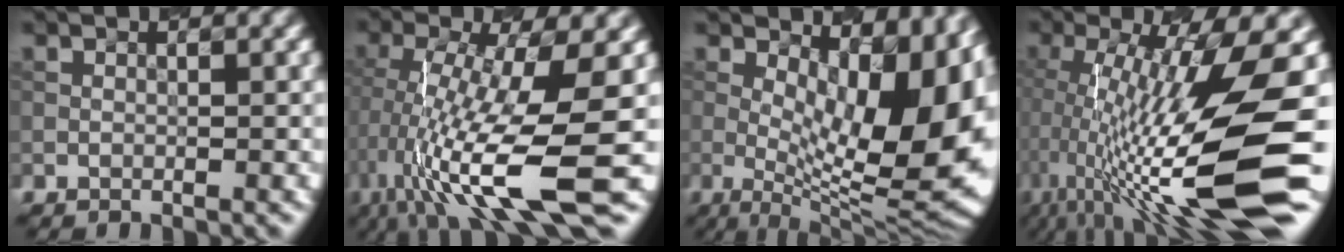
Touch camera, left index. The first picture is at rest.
{"total": 12.2, "force": [-3.8, 2.7, 11.3], "torque": [-0.221, -0.009, -0.059]}
{"total": 13.9, "force": [2.0, 5.7, 12.5], "torque": [-0.152, -0.017, 0.040]}
{"total": 15.3, "force": [-1.7, 3.2, 14.9], "torque": [-0.258, 0.004, -0.018]}